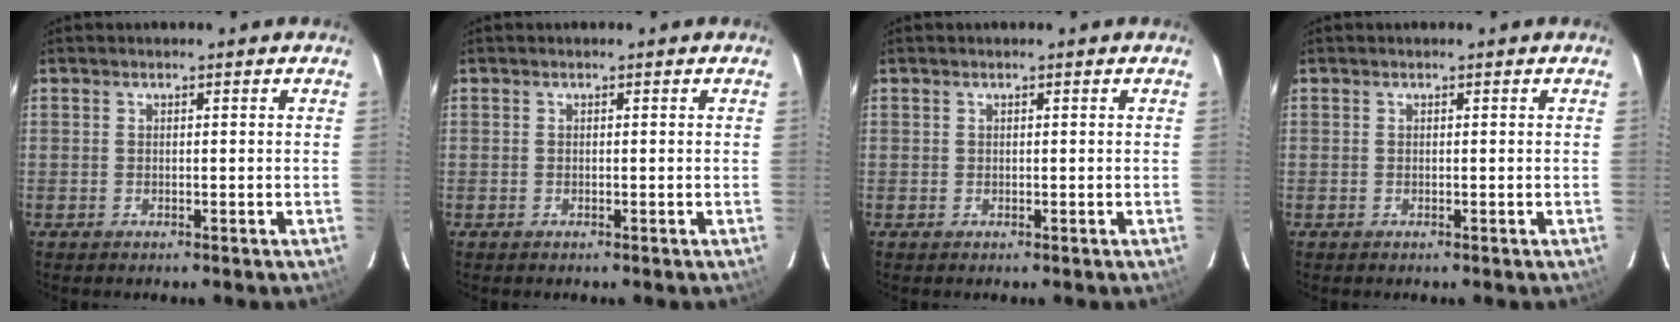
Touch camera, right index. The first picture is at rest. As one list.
[{"total": 0.0}, {"total": 0.0}, {"total": 0.0}]